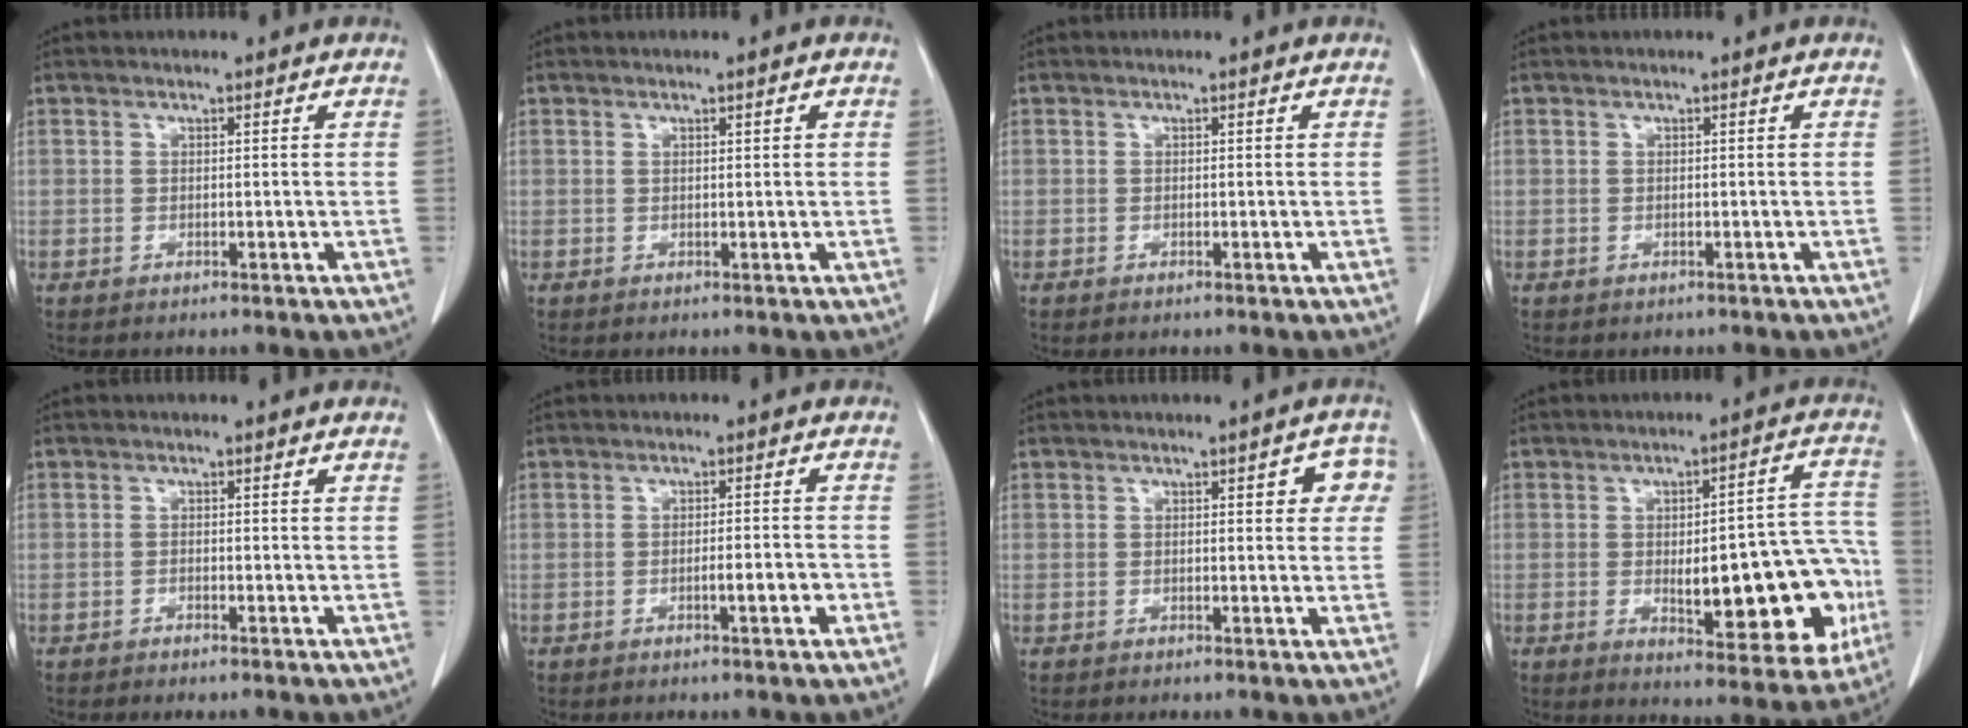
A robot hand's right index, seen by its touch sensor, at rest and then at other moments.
{"total": 0.8, "force": [0.4, 0.0, 0.7], "torque": [-0.013, 0.002, 0.006]}
{"total": 0.0}
{"total": 0.5, "force": [-0.2, 0.5, 0.0], "torque": [-0.002, 0.005, -0.002]}
{"total": 0.6, "force": [-0.5, 0.0, 0.4], "torque": [-0.007, 0.000, -0.009]}
{"total": 2.9, "force": [-1.1, 0.1, 2.6], "torque": [-0.042, 0.000, -0.015]}
{"total": 4.6, "force": [1.4, 1.8, 4.0], "torque": [-0.029, 0.012, 0.009]}
{"total": 18.4, "force": [-3.6, 5.8, 17.0], "torque": [-0.168, 0.031, -0.022]}